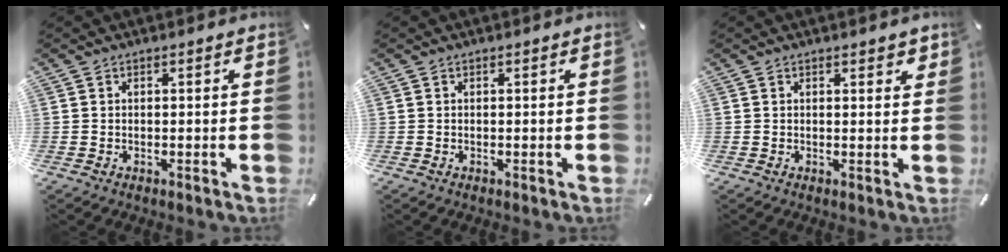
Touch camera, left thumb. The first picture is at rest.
{"total": 0.0}
{"total": 1.3, "force": [1.0, 0.4, 0.6], "torque": [-0.006, -0.003, 0.017]}